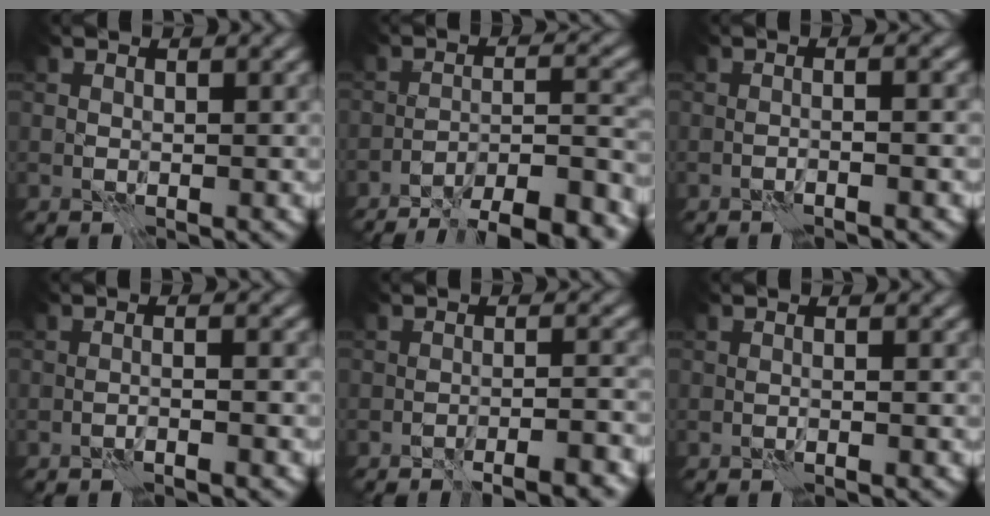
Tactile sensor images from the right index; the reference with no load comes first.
{"total": 12.8, "force": [-11.2, 2.4, 5.8], "torque": [-0.067, 0.002, -0.146]}
{"total": 1.9, "force": [-0.5, 0.2, 1.8], "torque": [0.000, 0.004, -0.026]}
{"total": 1.4, "force": [-1.0, -0.3, 1.0], "torque": [-0.010, 0.009, -0.025]}
{"total": 5.0, "force": [-4.2, 0.4, 2.6], "torque": [-0.027, 0.014, -0.058]}
{"total": 0.5, "force": [-0.2, -0.3, 0.4], "torque": [0.001, -0.008, -0.010]}